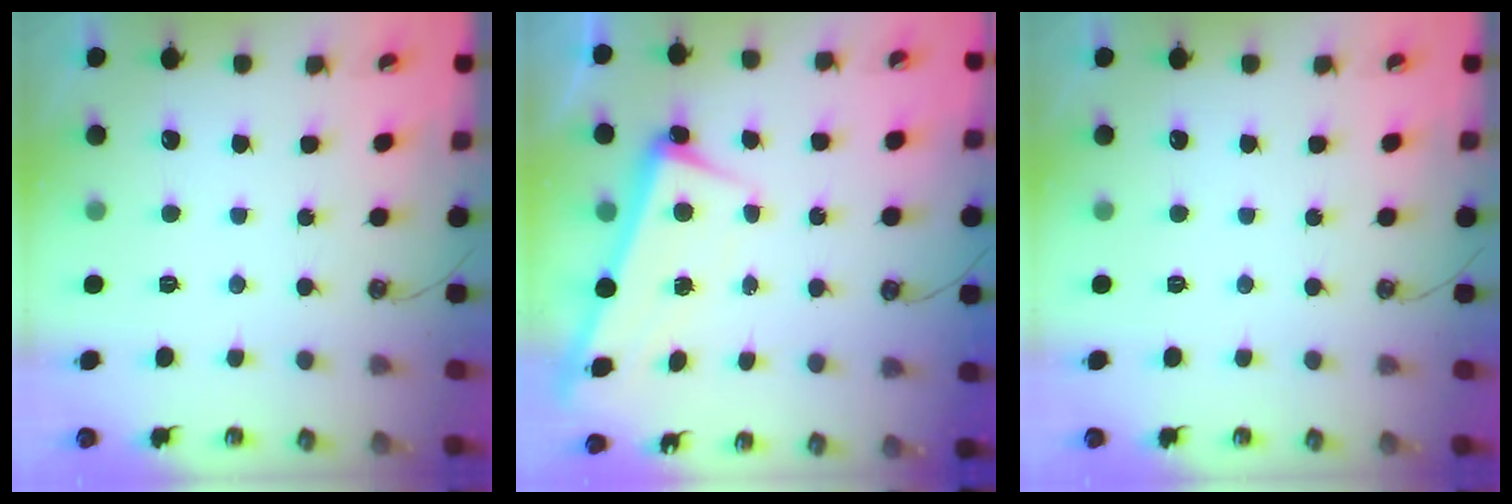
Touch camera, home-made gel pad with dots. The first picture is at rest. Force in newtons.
{"total": 2.3, "press": 2.2, "slide": 0.9}
{"total": 0.0}